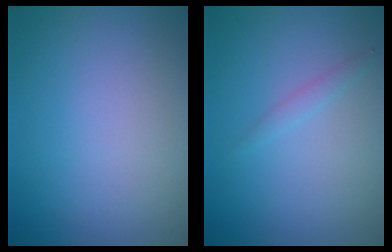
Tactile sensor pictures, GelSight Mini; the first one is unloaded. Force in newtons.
{"total": 0.8, "press": 0.8, "slide": 0.0}